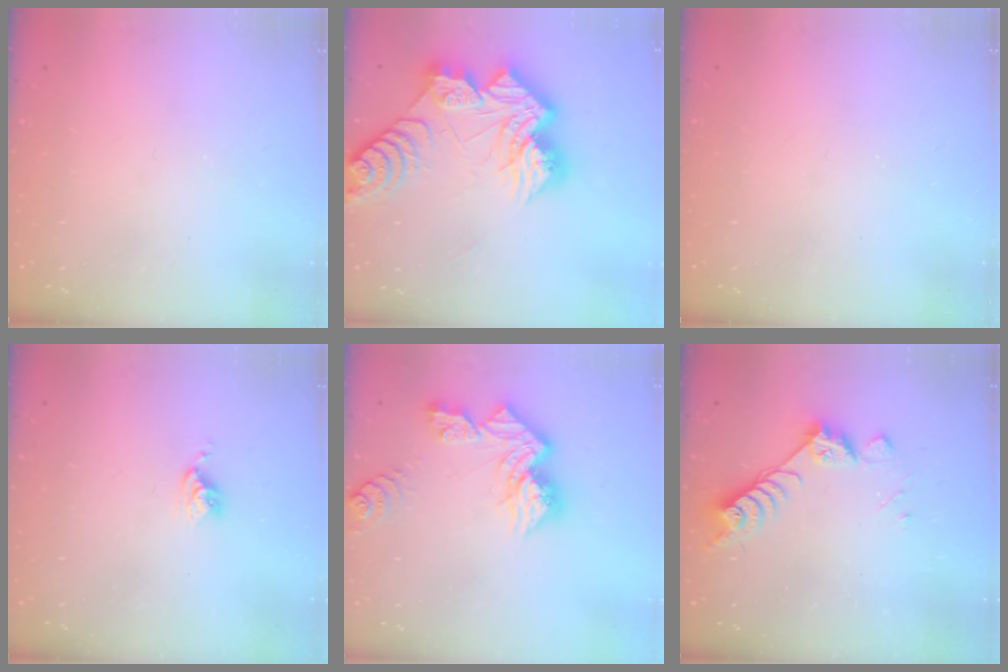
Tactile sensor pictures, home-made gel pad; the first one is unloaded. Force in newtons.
{"total": 21.4, "press": 21.3, "slide": 2.3}
{"total": 0.0}
{"total": 3.8, "press": 3.8, "slide": 0.1}
{"total": 12.6, "press": 12.6, "slide": 1.3}
{"total": 7.0, "press": 6.9, "slide": 1.4}